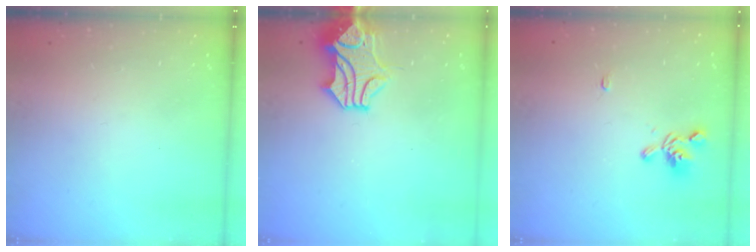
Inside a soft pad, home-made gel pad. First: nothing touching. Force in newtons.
{"total": 1.0, "press": 0.2, "slide": 1.0}
{"total": 4.0, "press": 3.9, "slide": 0.8}